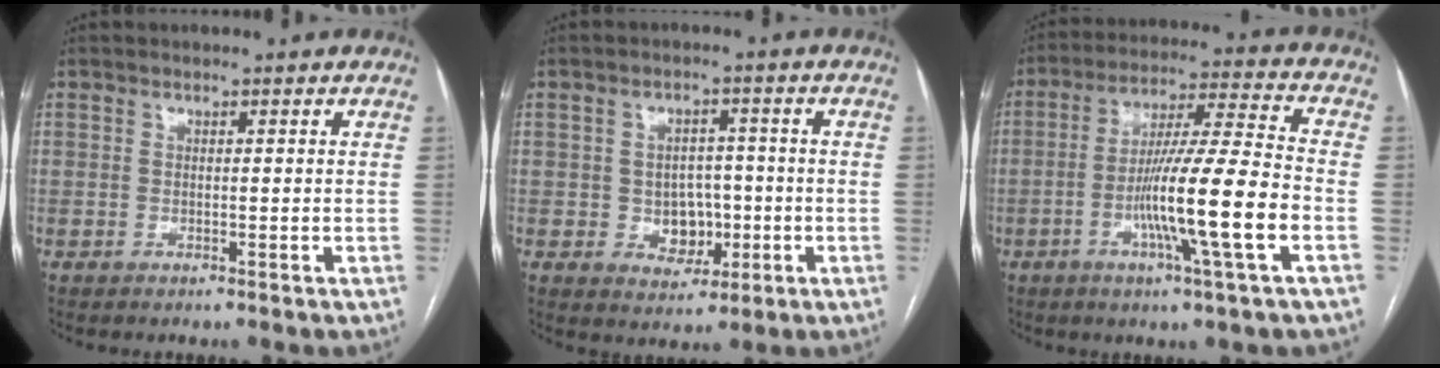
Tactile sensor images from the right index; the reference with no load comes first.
{"total": 5.7, "force": [-1.1, 4.4, 3.5], "torque": [-0.049, 0.009, -0.007]}
{"total": 14.5, "force": [-4.1, -1.0, 13.9], "torque": [-0.246, -0.006, -0.075]}